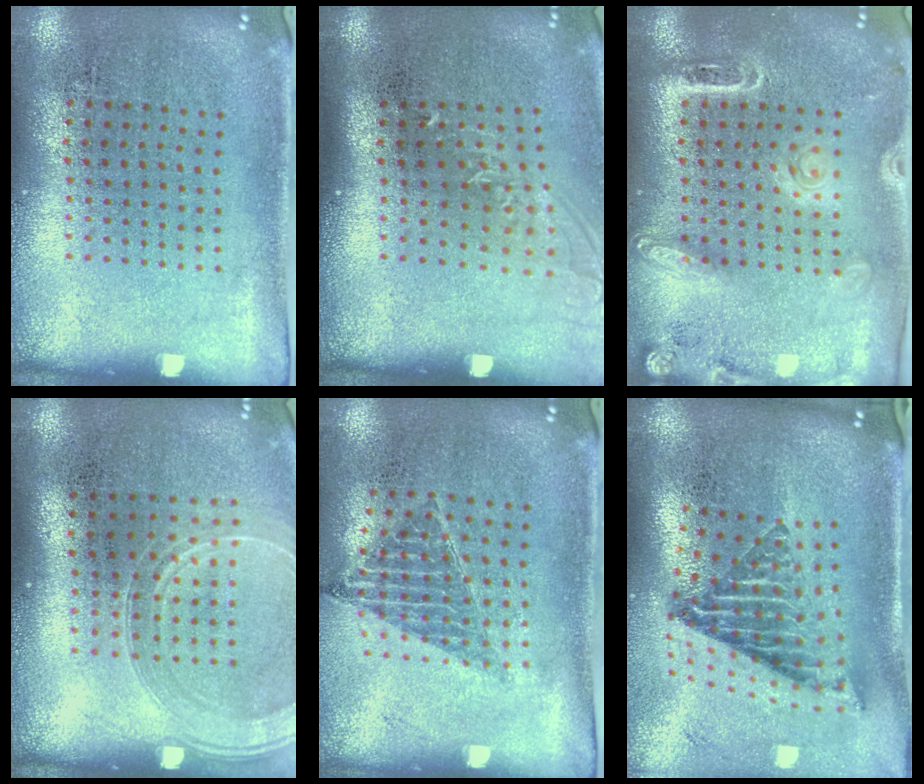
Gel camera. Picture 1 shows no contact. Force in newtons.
{"total": 1.2, "press": 1.0, "slide": 0.7}
{"total": 1.9, "press": 1.7, "slide": 0.9}
{"total": 1.6, "press": 1.5, "slide": 0.7}
{"total": 0.9, "press": 0.9, "slide": 0.0}
{"total": 2.6, "press": 1.7, "slide": 2.0}